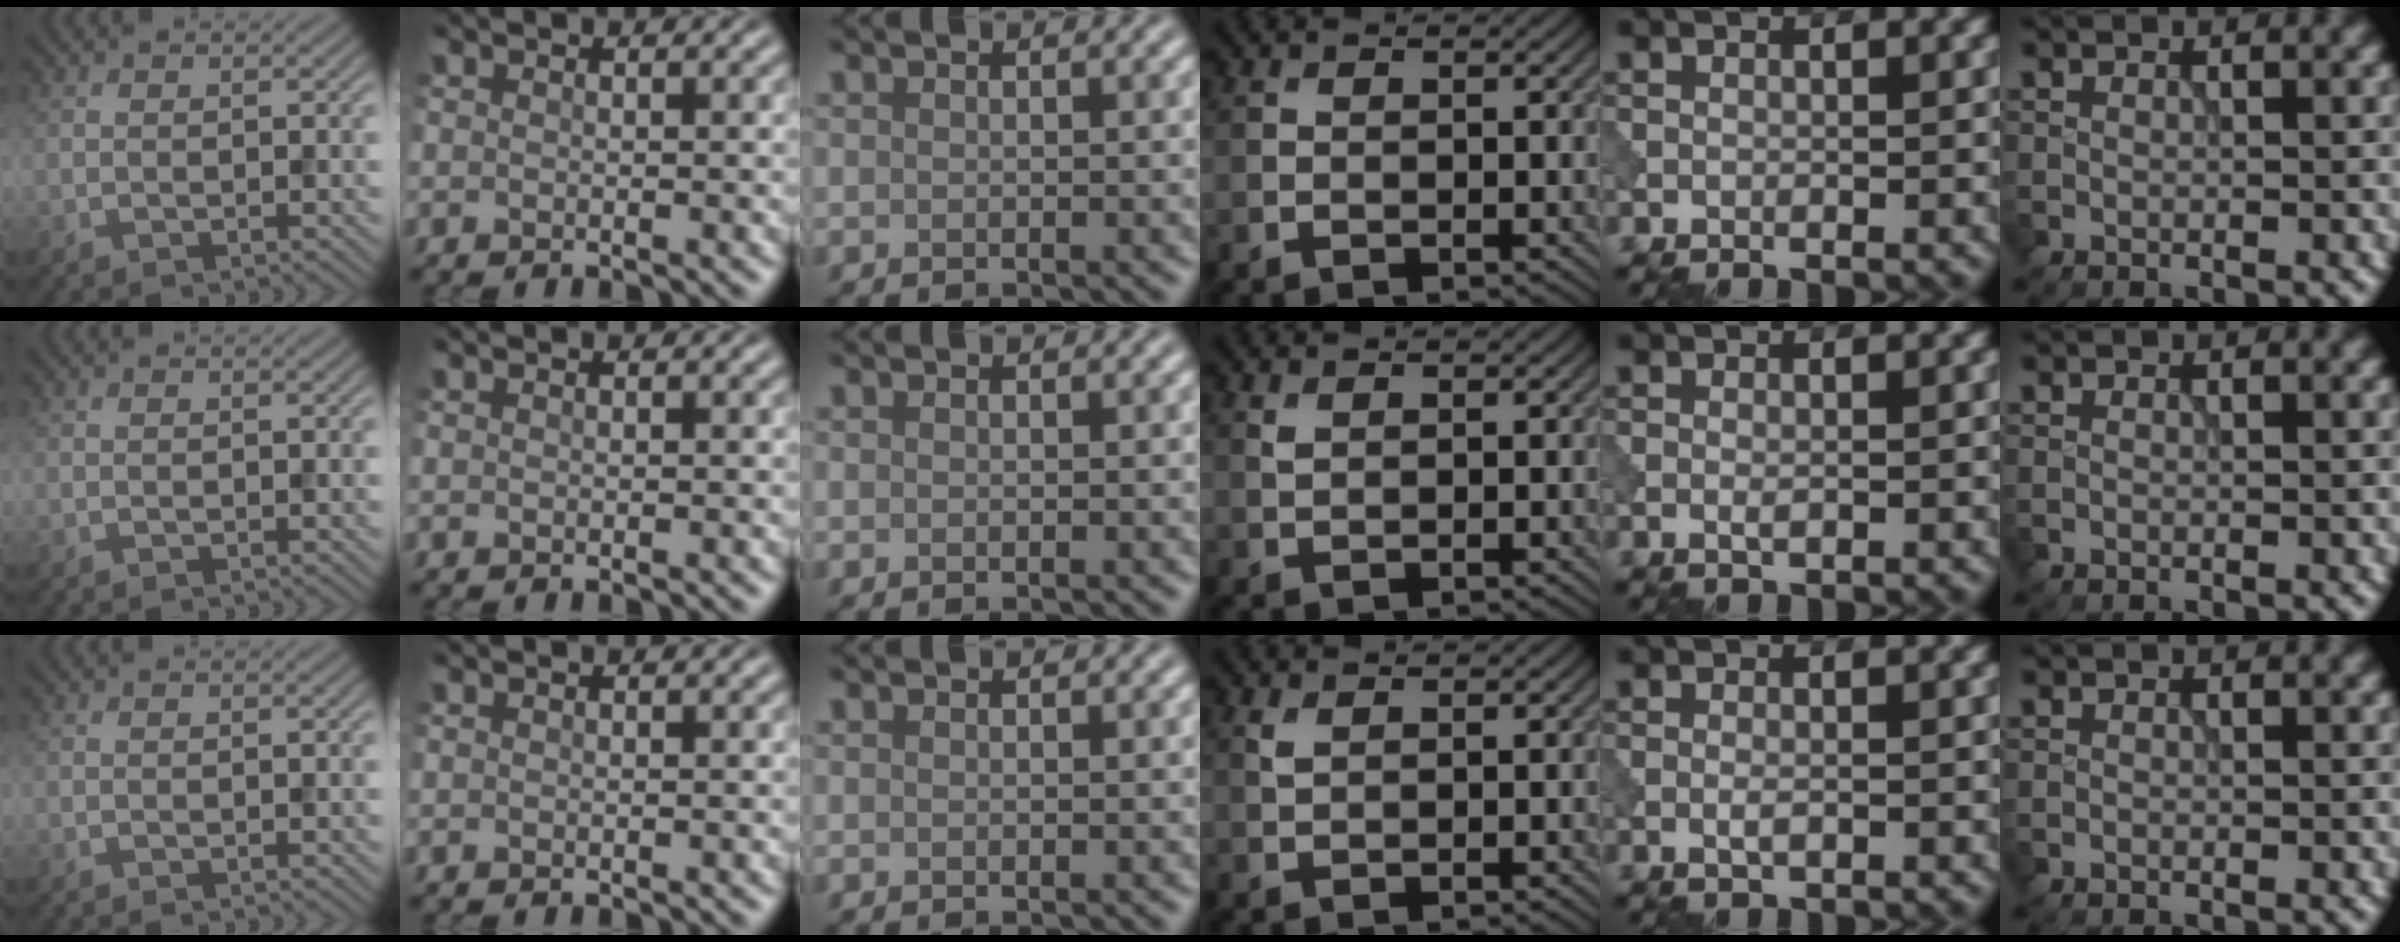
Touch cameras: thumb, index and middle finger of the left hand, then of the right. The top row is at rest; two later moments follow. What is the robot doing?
{"motion": "dispense", "object": "pipette"}